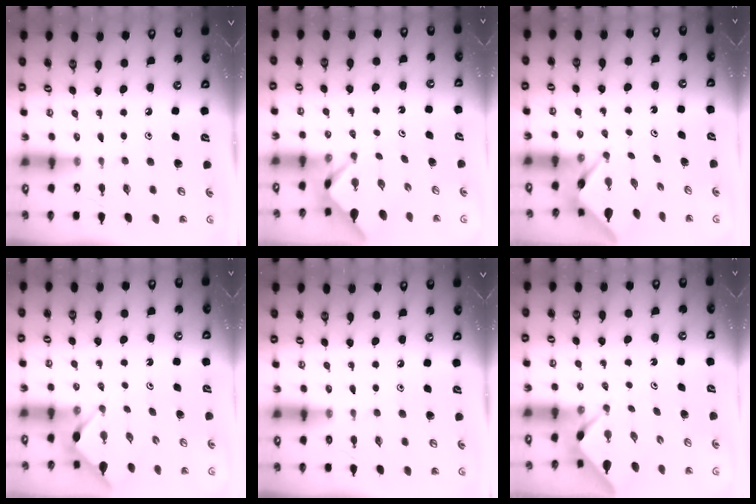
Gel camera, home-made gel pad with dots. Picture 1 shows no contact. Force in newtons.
{"total": 2.8, "press": 2.8, "slide": 0.3}
{"total": 3.9, "press": 3.9, "slide": 0.2}
{"total": 2.9, "press": 2.9, "slide": 0.3}
{"total": 0.0}
{"total": 2.4, "press": 2.3, "slide": 0.3}